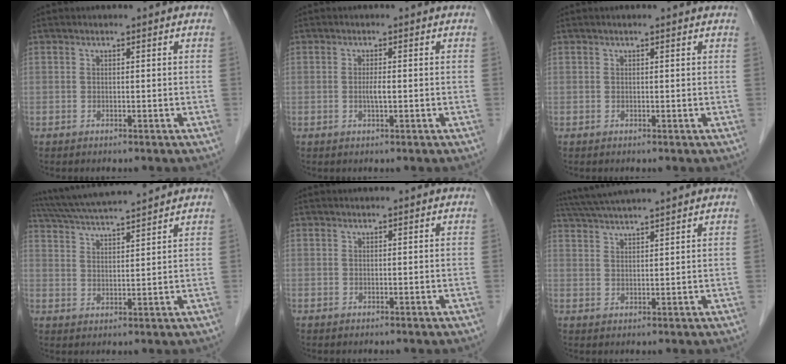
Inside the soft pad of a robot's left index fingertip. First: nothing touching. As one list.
[{"total": 1.5, "force": [-0.3, 0.1, 1.5], "torque": [-0.033, -0.002, -0.005]}, {"total": 1.0, "force": [0.9, 0.1, 0.5], "torque": [-0.012, 0.012, 0.011]}, {"total": 13.4, "force": [12.1, 0.4, 5.7], "torque": [-0.112, 0.031, 0.197]}, {"total": 1.2, "force": [1.1, 0.1, 0.3], "torque": [-0.005, 0.017, 0.019]}, {"total": 10.6, "force": [9.6, -0.4, 4.5], "torque": [-0.084, 0.039, 0.150]}]